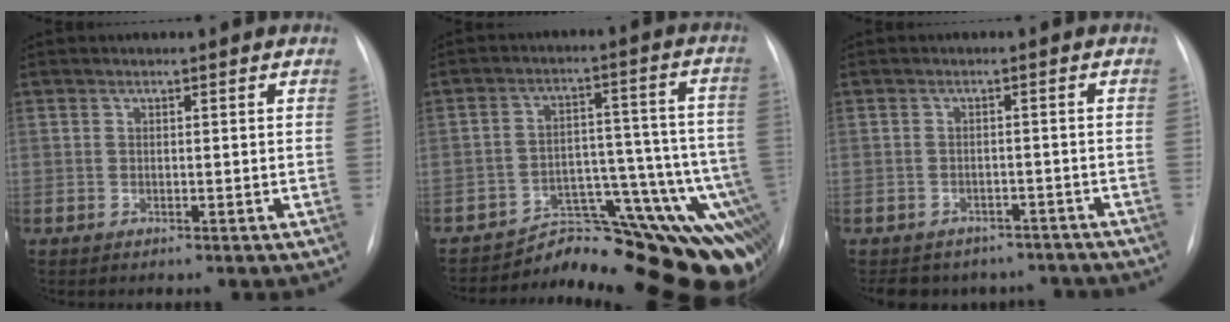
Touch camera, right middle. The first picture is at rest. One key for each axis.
{"total": 17.3, "fx": -13.9, "fy": 4.8, "fz": 9.1, "tx": -0.016, "ty": 0.060, "tz": -0.167}
{"total": 9.8, "fx": -8.4, "fy": 5.0, "fz": 1.1, "tx": -0.010, "ty": 0.017, "tz": -0.093}